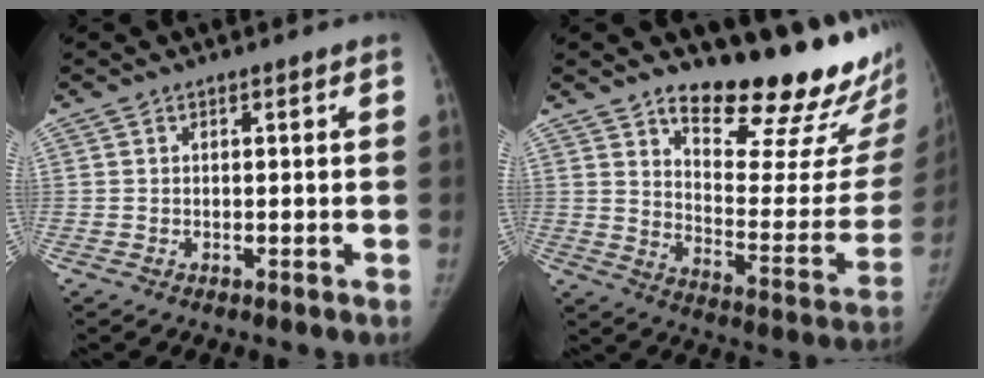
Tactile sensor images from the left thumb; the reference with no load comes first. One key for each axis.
{"total": 23.3, "fx": 18.8, "fy": 6.6, "fz": 12.1, "tx": -0.123, "ty": -0.156, "tz": 0.257}